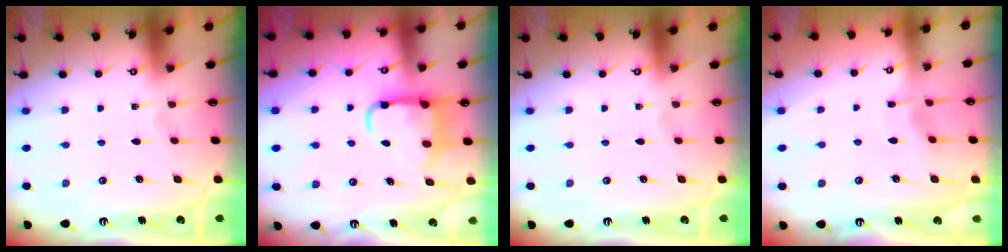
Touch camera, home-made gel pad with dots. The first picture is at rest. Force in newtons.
{"total": 9.6, "press": 9.5, "slide": 1.3}
{"total": 0.0}
{"total": 3.2, "press": 3.2, "slide": 0.3}